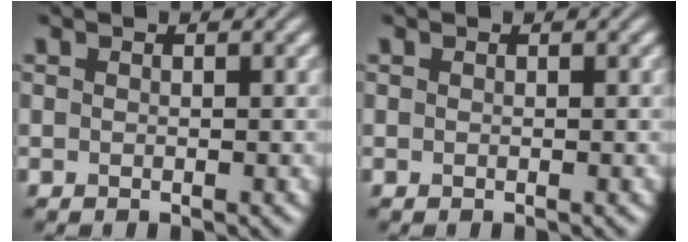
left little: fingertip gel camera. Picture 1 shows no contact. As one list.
[{"total": 0.0}]